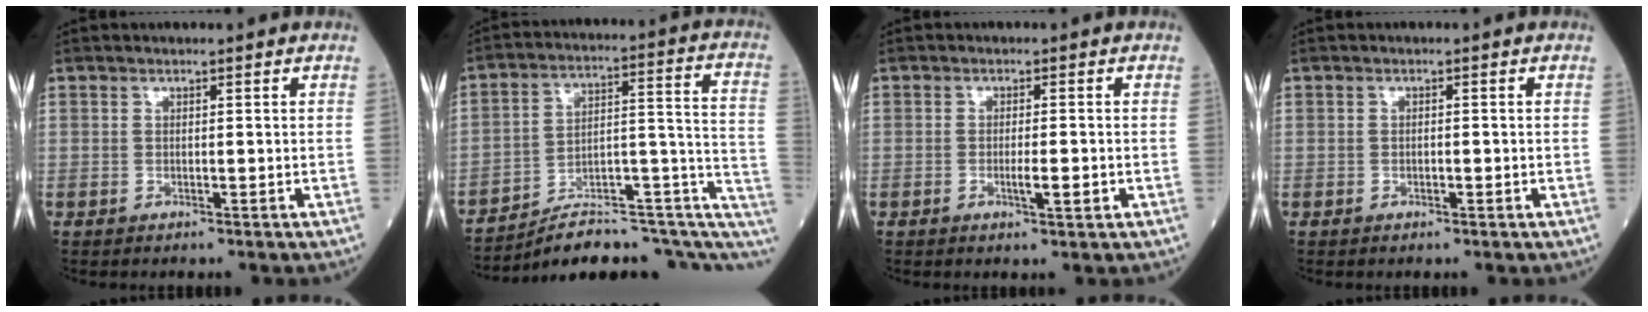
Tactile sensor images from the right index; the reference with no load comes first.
{"total": 21.6, "force": [-15.3, 6.1, 13.9], "torque": [-0.146, 0.059, -0.214]}
{"total": 1.3, "force": [-0.4, 0.4, 1.2], "torque": [-0.028, -0.001, -0.007]}
{"total": 1.0, "force": [-0.2, 0.7, 0.7], "torque": [-0.023, 0.003, -0.002]}